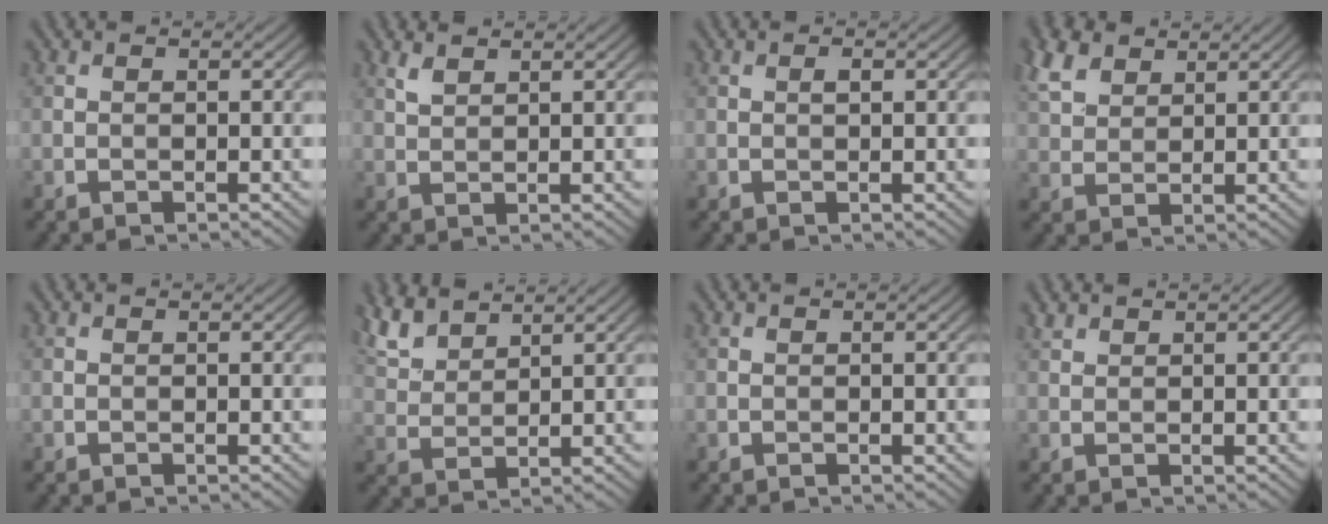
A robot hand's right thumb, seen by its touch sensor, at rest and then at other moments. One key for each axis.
{"total": 1.6, "fx": 1.3, "fy": 0.4, "fz": 0.9, "tx": -0.031, "ty": 0.003, "tz": 0.032}
{"total": 0.7, "fx": 0.1, "fy": 0.2, "fz": 0.6, "tx": -0.012, "ty": 0.002, "tz": 0.001}
{"total": 5.3, "fx": 3.3, "fy": 3.0, "fz": 2.8, "tx": -0.074, "ty": 0.010, "tz": 0.070}
{"total": 0.0}
{"total": 5.8, "fx": 4.7, "fy": 1.9, "fz": 2.7, "tx": -0.076, "ty": 0.014, "tz": 0.104}
{"total": 0.0}
{"total": 1.1, "fx": 1.0, "fy": 0.4, "fz": 0.3, "tx": -0.012, "ty": 0.005, "tz": 0.025}